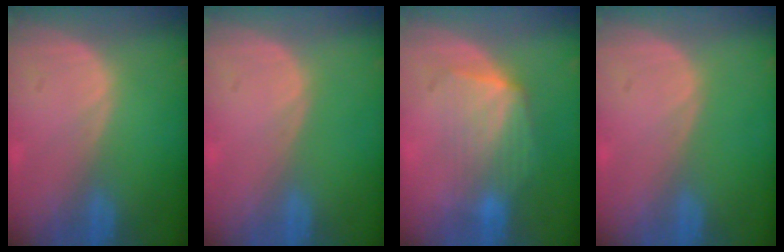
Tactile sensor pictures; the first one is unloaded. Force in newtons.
{"total": 0.0}
{"total": 7.2, "press": 6.6, "slide": 2.9}
{"total": 0.0}